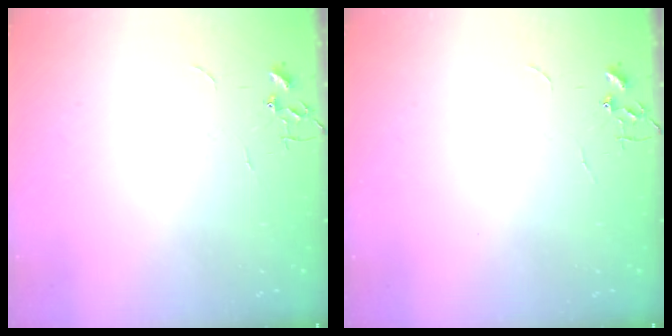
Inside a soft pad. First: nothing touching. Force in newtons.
{"total": 0.0}